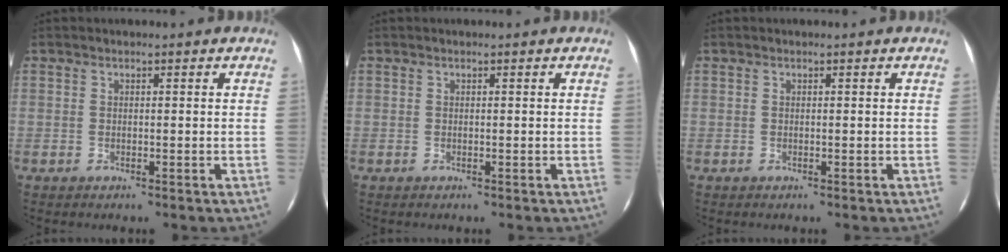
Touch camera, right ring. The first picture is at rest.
{"total": 0.0}
{"total": 0.0}